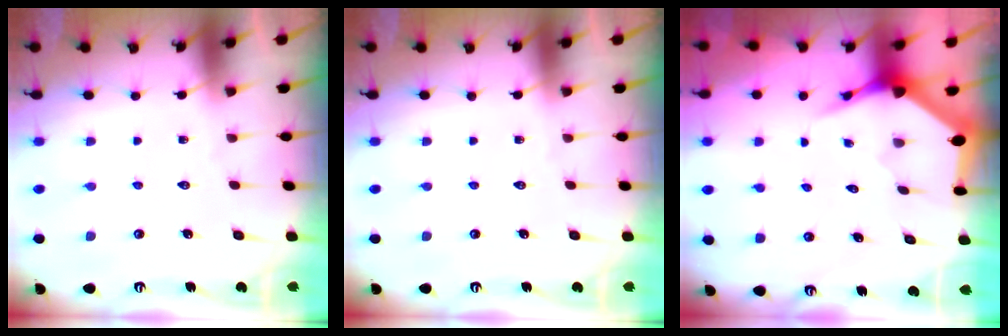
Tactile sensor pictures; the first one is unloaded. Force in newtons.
{"total": 0.0}
{"total": 3.7, "press": 3.7, "slide": 0.5}